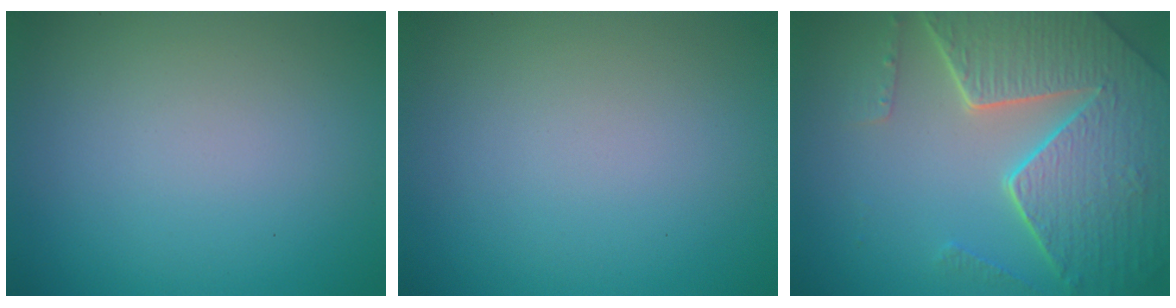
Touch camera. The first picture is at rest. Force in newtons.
{"total": 0.0}
{"total": 7.8, "press": 5.7, "slide": 5.4}